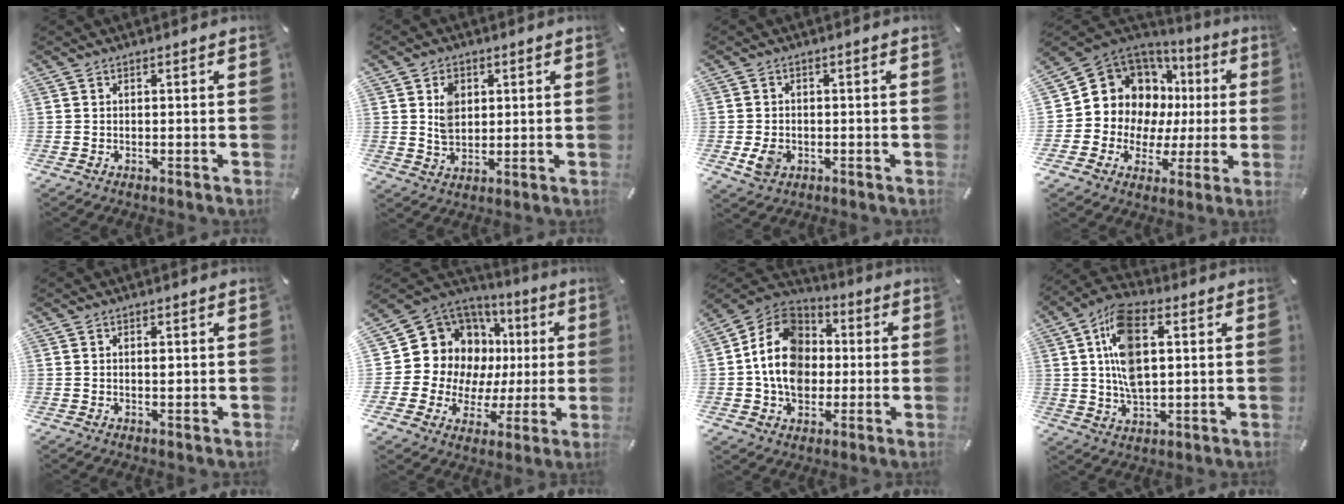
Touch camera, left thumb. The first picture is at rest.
{"total": 5.8, "force": [1.5, 4.7, 3.1], "torque": [-0.055, 0.002, 0.026]}
{"total": 4.3, "force": [-1.0, 3.5, 2.3], "torque": [-0.049, -0.004, -0.020]}
{"total": 12.3, "force": [4.3, 11.0, 3.5], "torque": [-0.071, -0.060, 0.099]}
{"total": 1.2, "force": [0.2, 0.6, 1.1], "torque": [-0.023, 0.002, 0.003]}
{"total": 14.5, "force": [4.7, 12.8, 4.7], "torque": [-0.087, -0.057, 0.116]}
{"total": 15.2, "force": [-0.9, 12.9, 8.1], "torque": [-0.181, 0.019, -0.016]}
{"total": 13.6, "force": [2.9, 7.7, 10.9], "torque": [-0.211, 0.000, 0.049]}